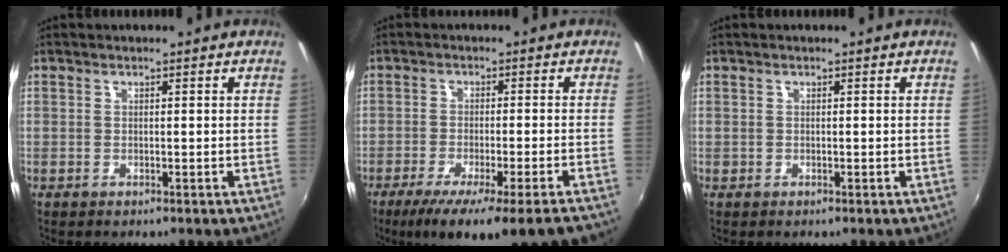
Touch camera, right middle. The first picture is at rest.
{"total": 13.1, "force": [-9.7, 0.3, 8.8], "torque": [-0.158, -0.050, -0.149]}
{"total": 0.0}